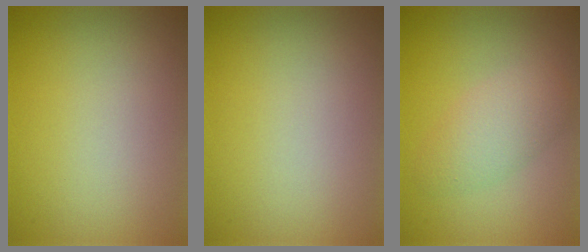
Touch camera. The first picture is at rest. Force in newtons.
{"total": 0.0}
{"total": 3.0, "press": 3.0, "slide": 0.1}